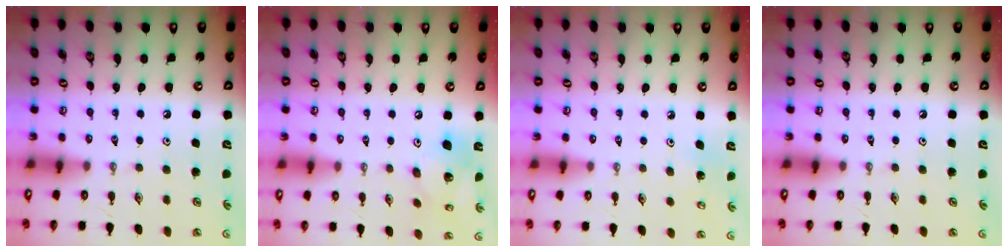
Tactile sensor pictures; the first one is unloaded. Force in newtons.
{"total": 15.2, "press": 14.8, "slide": 3.4}
{"total": 3.3, "press": 3.3, "slide": 0.3}
{"total": 0.0}